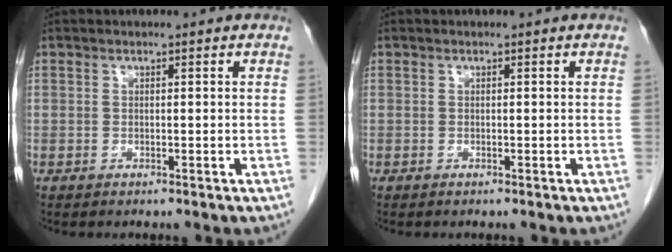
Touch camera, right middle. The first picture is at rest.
{"total": 0.0}